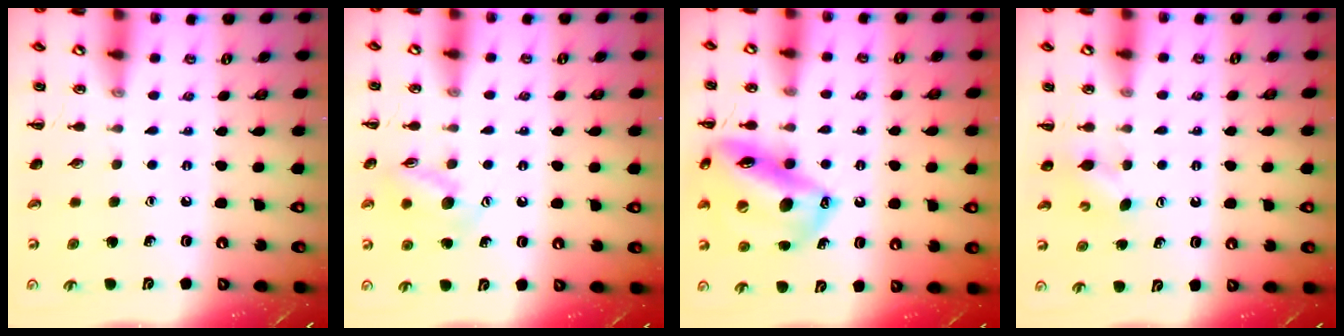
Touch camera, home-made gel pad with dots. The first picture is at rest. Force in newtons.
{"total": 10.5, "press": 10.5, "slide": 0.9}
{"total": 19.1, "press": 18.5, "slide": 4.6}
{"total": 3.3, "press": 3.2, "slide": 0.7}